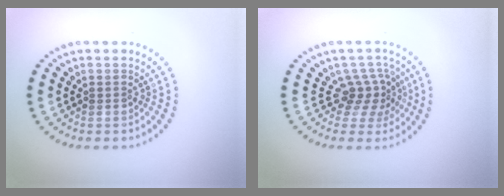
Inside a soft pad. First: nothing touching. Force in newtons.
{"total": 2.7, "press": 1.9, "slide": 1.9}